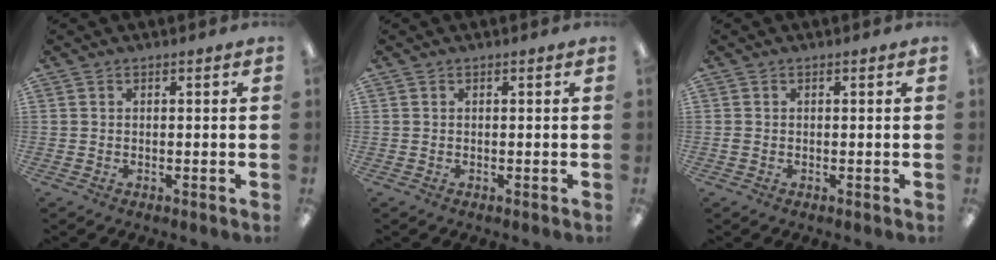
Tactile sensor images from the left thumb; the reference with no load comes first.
{"total": 0.0}
{"total": 0.8, "force": [-0.1, 0.6, 0.6], "torque": [-0.011, 0.003, -0.003]}